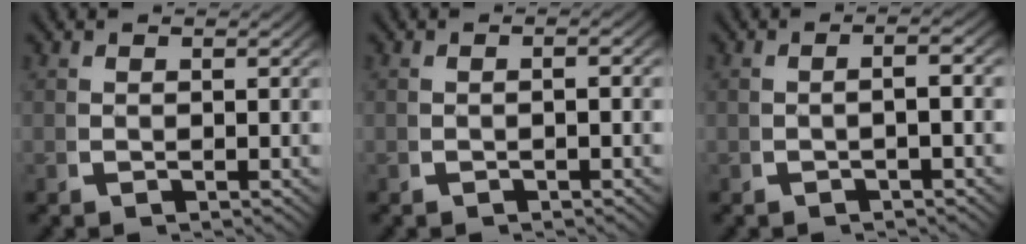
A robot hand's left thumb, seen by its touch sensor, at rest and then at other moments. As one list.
[{"total": 0.9, "force": [-0.6, 0.1, 0.7], "torque": [-0.011, 0.005, -0.011]}, {"total": 1.9, "force": [-0.8, 0.2, 1.7], "torque": [-0.033, 0.006, -0.010]}]